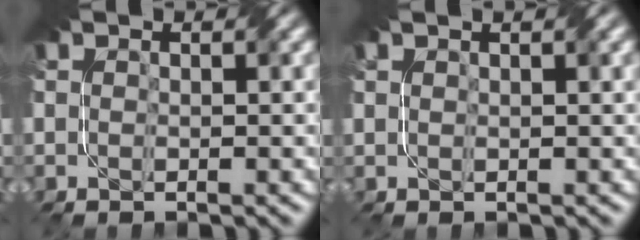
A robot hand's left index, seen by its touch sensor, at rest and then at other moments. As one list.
[{"total": 2.7, "force": [1.6, 1.0, 1.9], "torque": [-0.013, 0.005, 0.009]}]